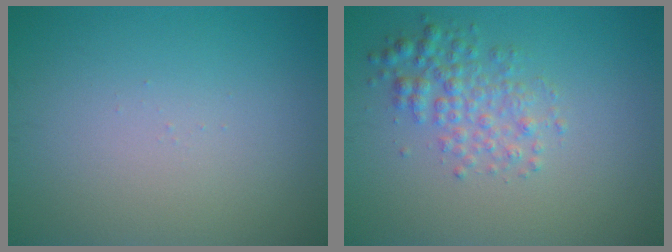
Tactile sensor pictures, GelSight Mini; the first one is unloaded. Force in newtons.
{"total": 2.9, "press": 2.9, "slide": 0.0}